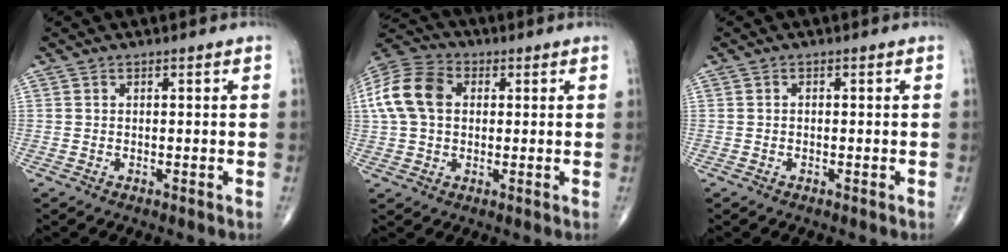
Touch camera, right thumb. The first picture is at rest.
{"total": 12.7, "force": [2.1, 9.1, 8.7], "torque": [-0.173, 0.025, 0.032]}
{"total": 0.0}